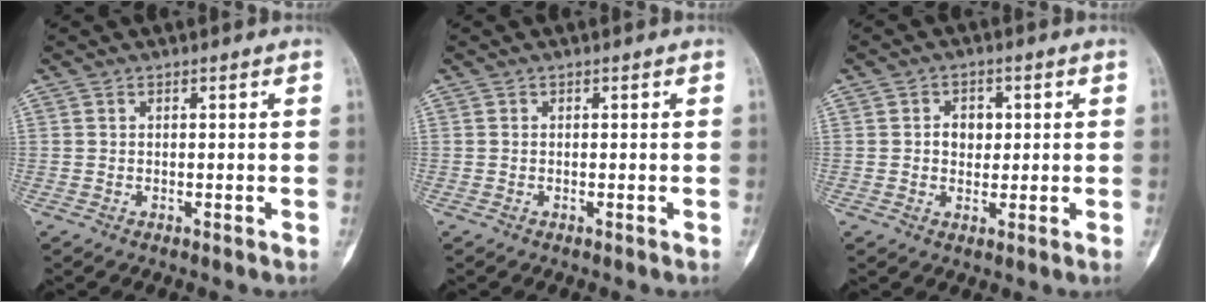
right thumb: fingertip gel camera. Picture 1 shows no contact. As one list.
[{"total": 0.0}, {"total": 3.9, "force": [0.7, 3.3, 2.0], "torque": [-0.004, 0.003, 0.008]}]